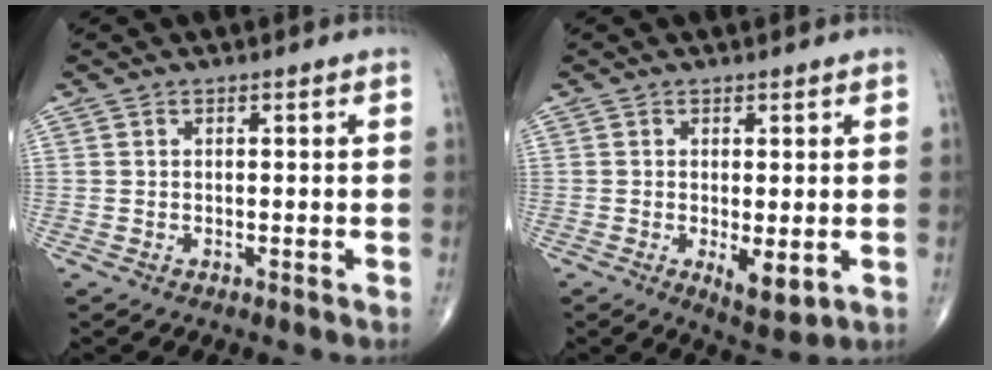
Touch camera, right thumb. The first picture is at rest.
{"total": 5.0, "force": [-0.9, 1.9, 4.6], "torque": [-0.065, -0.017, -0.008]}